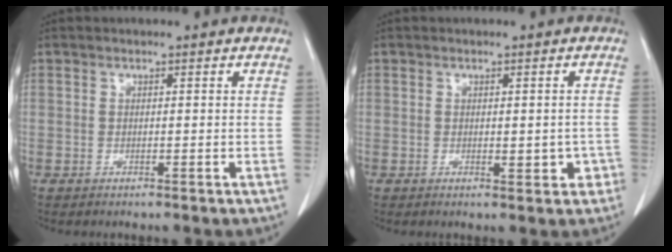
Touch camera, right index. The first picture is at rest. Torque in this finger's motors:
{"motor_torque": [0.30, 0.06, 0.11, 0.05]}